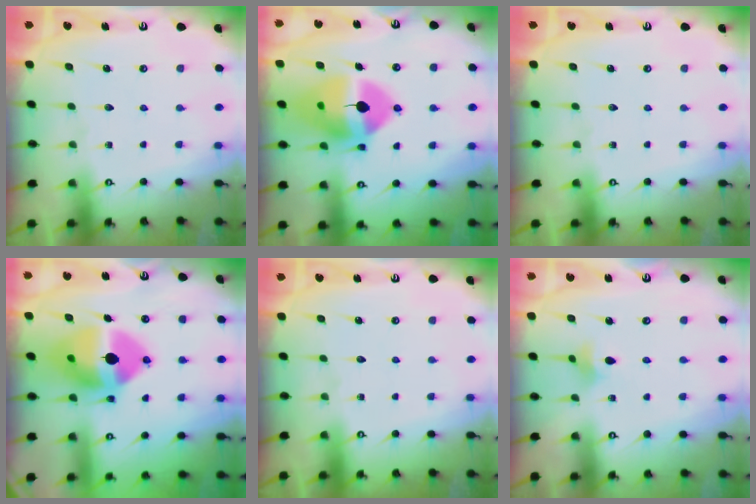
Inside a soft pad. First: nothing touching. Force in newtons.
{"total": 16.4, "press": 16.2, "slide": 2.3}
{"total": 0.0}
{"total": 17.2, "press": 17.1, "slide": 2.3}
{"total": 0.0}
{"total": 5.4, "press": 5.3, "slide": 1.0}